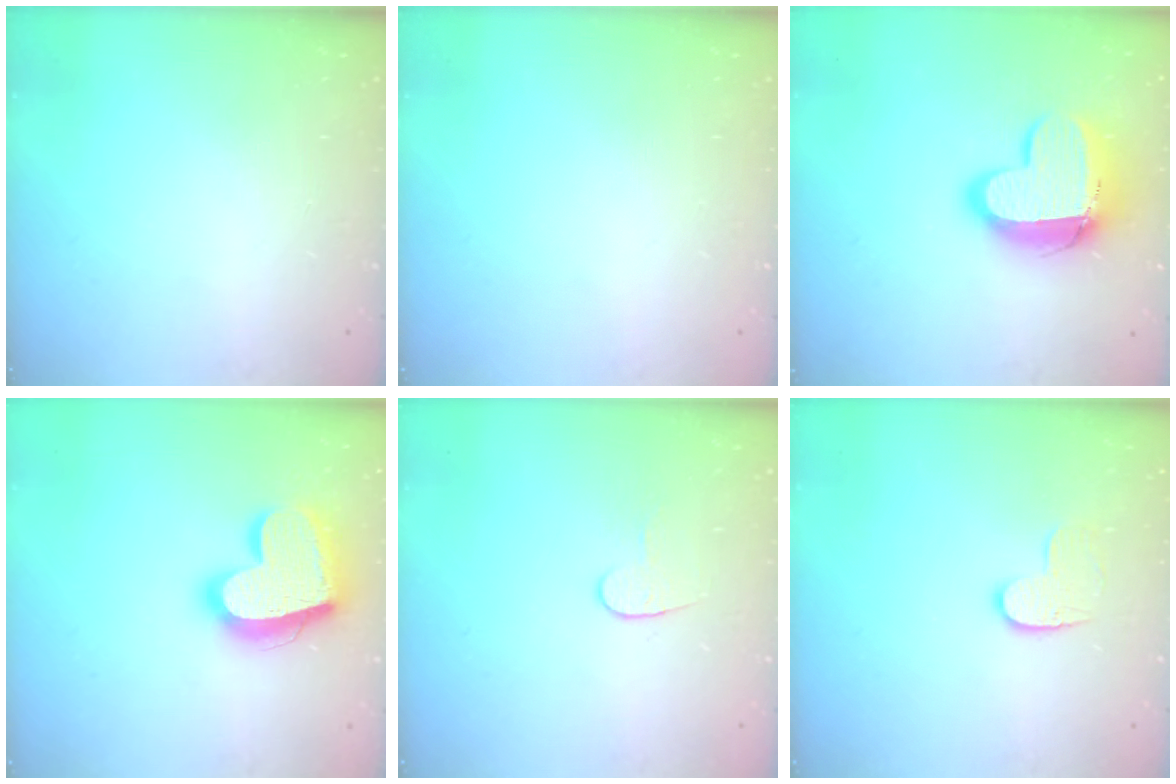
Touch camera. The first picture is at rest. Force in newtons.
{"total": 0.0}
{"total": 14.8, "press": 14.7, "slide": 1.2}
{"total": 20.5, "press": 20.4, "slide": 1.7}
{"total": 6.0, "press": 6.0, "slide": 0.4}
{"total": 6.1, "press": 6.1, "slide": 0.5}